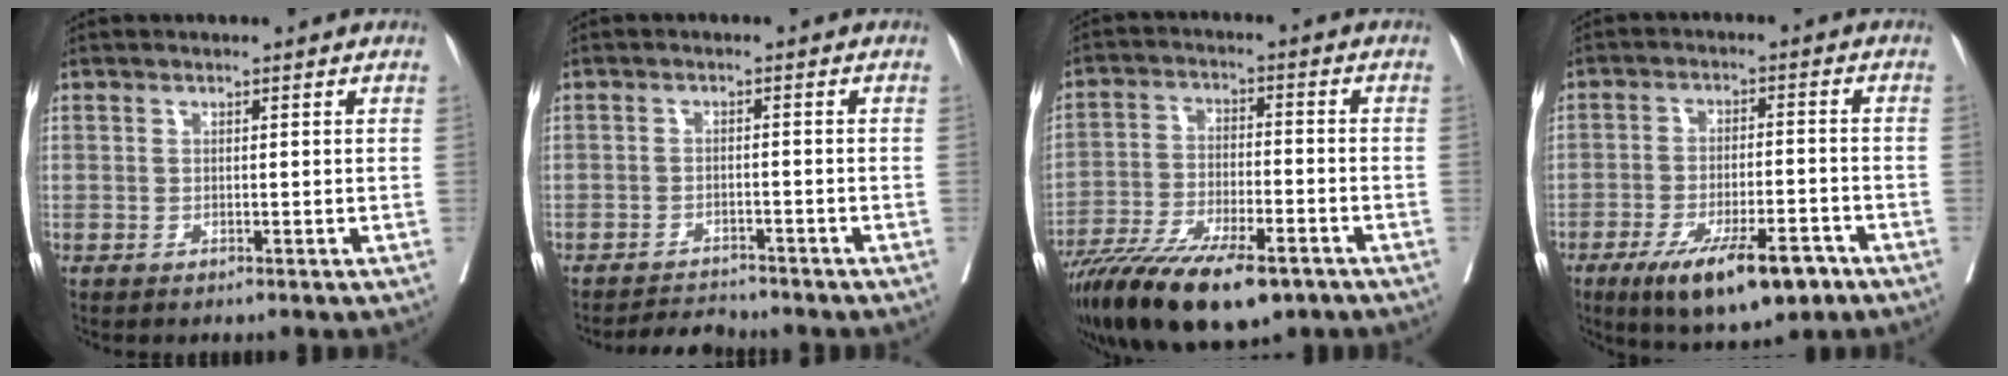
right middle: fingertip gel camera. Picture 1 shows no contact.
{"total": 3.3, "force": [-3.3, -0.1, -0.5], "torque": [0.007, -0.012, -0.054]}
{"total": 18.1, "force": [-12.7, 5.0, 11.8], "torque": [-0.208, -0.038, -0.212]}
{"total": 12.1, "force": [-7.4, 3.4, 9.0], "torque": [-0.142, -0.013, -0.111]}